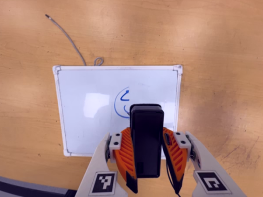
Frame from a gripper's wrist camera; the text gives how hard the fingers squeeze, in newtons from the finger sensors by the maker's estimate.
{"total": 5.9, "left": 4.8, "right": 7.0}